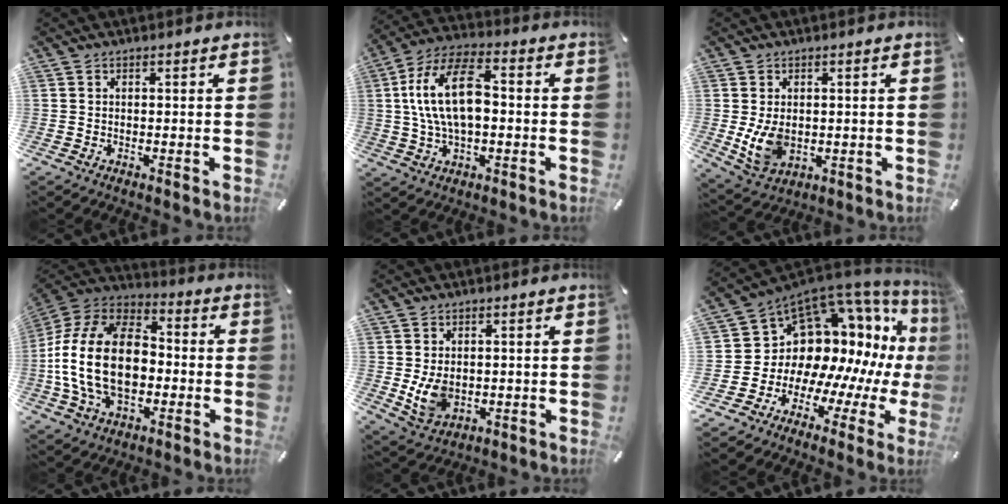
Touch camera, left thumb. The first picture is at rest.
{"total": 15.3, "force": [0.9, 8.5, 12.7], "torque": [-0.261, 0.011, 0.016]}
{"total": 7.7, "force": [0.0, 5.7, 5.1], "torque": [-0.112, -0.007, 0.000]}
{"total": 22.4, "force": [-3.3, 15.1, 16.2], "torque": [-0.339, 0.025, -0.053]}
{"total": 6.7, "force": [0.6, 5.1, 4.3], "torque": [-0.094, -0.008, 0.010]}
{"total": 15.3, "force": [5.1, 12.1, 8.0], "torque": [-0.123, -0.090, 0.110]}